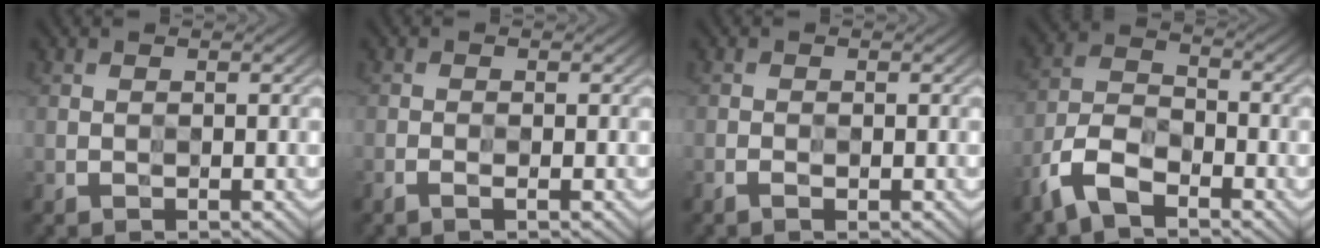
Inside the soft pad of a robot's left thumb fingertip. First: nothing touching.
{"total": 0.7, "force": [-0.6, -0.2, 0.4], "torque": [-0.004, -0.001, -0.015]}
{"total": 0.9, "force": [-0.7, 0.1, 0.5], "torque": [-0.008, -0.002, -0.016]}
{"total": 7.7, "force": [-5.7, 3.3, 4.0], "torque": [-0.080, -0.004, -0.123]}